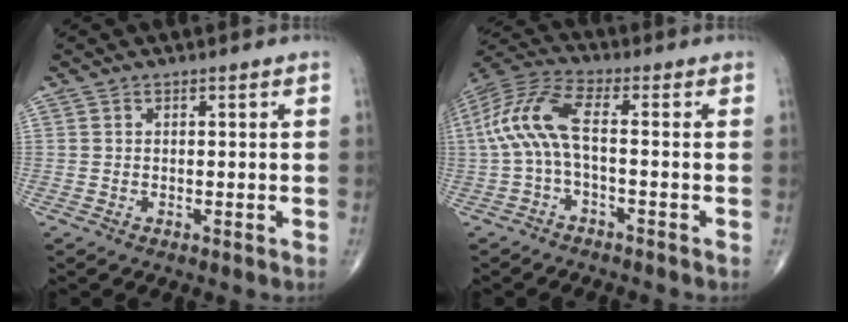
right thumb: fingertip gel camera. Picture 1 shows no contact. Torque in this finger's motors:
{"motor_torque": [-0.07, 0.87, 1.28, 0.00, 0.17]}